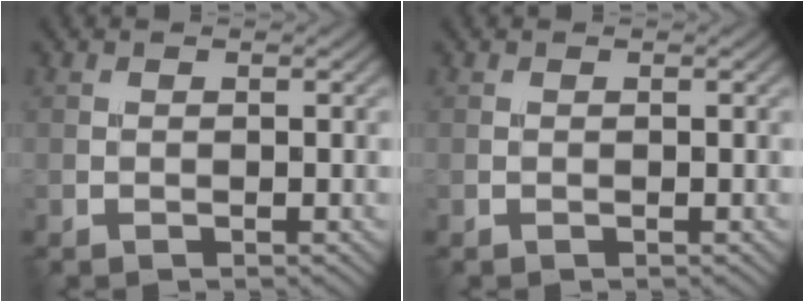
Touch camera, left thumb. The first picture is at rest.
{"total": 0.0}